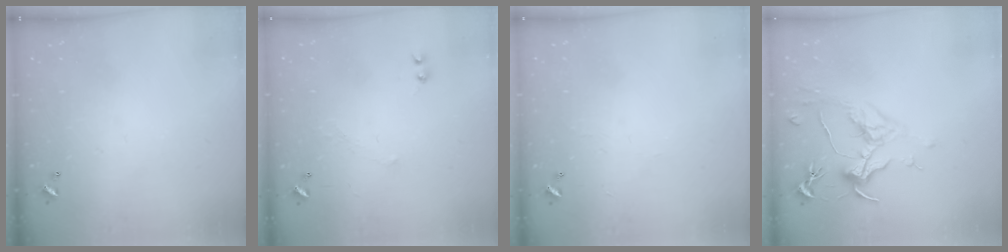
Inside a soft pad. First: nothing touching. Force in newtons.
{"total": 0.9, "press": 0.3, "slide": 0.8}
{"total": 2.2, "press": 2.2, "slide": 0.4}
{"total": 1.6, "press": 1.4, "slide": 0.8}